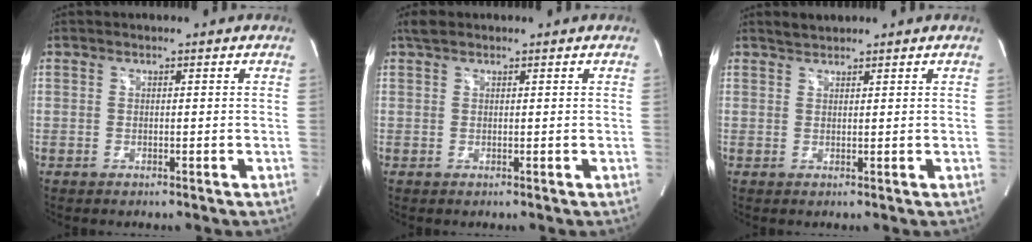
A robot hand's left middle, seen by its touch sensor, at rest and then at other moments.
{"total": 1.5, "force": [1.1, 0.7, 0.7], "torque": [-0.014, 0.014, 0.021]}
{"total": 1.5, "force": [1.4, 0.3, 0.2], "torque": [-0.011, 0.009, 0.030]}